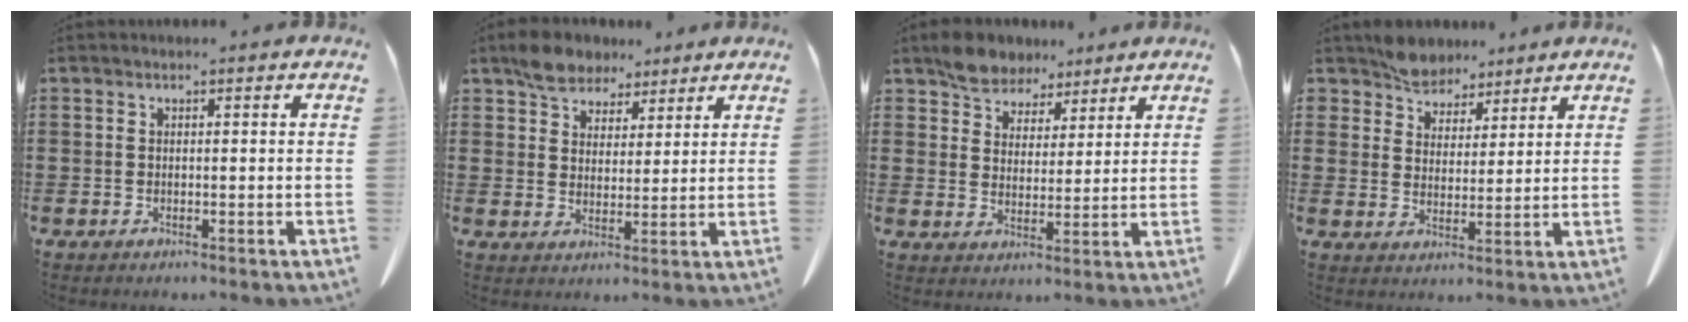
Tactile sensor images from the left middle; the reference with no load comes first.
{"total": 5.7, "force": [4.6, 3.1, 1.1], "torque": [-0.043, 0.003, 0.089]}
{"total": 5.7, "force": [5.0, 2.7, 0.8], "torque": [-0.039, -0.006, 0.096]}
{"total": 5.4, "force": [5.0, 1.9, 0.0], "torque": [-0.025, -0.014, 0.095]}